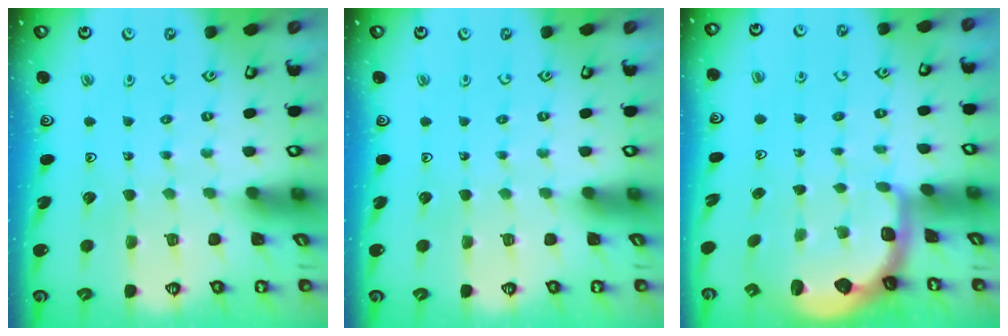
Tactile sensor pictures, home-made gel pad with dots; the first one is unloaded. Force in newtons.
{"total": 0.0}
{"total": 2.9, "press": 1.8, "slide": 2.2}